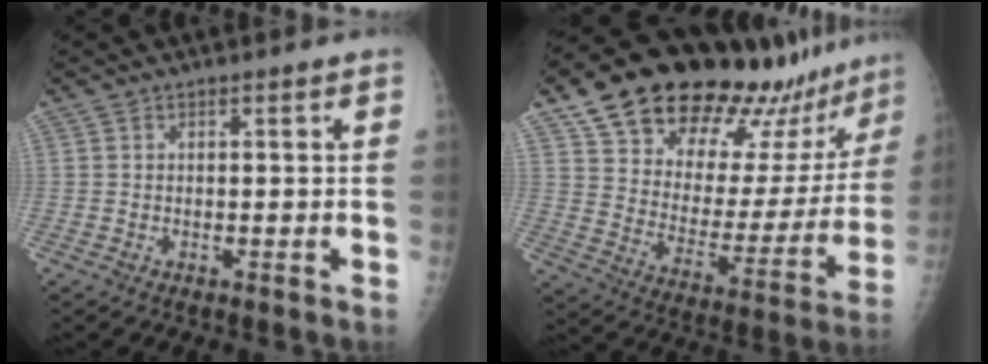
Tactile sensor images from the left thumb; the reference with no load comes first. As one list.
[{"total": 27.8, "force": [21.9, 9.8, 14.1], "torque": [-0.185, -0.087, 0.320]}]